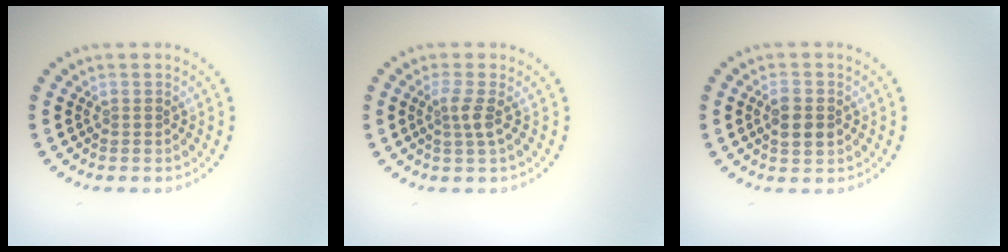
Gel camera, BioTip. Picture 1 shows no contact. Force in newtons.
{"total": 1.9, "press": 1.3, "slide": 1.3}
{"total": 2.3, "press": 2.3, "slide": 0.3}